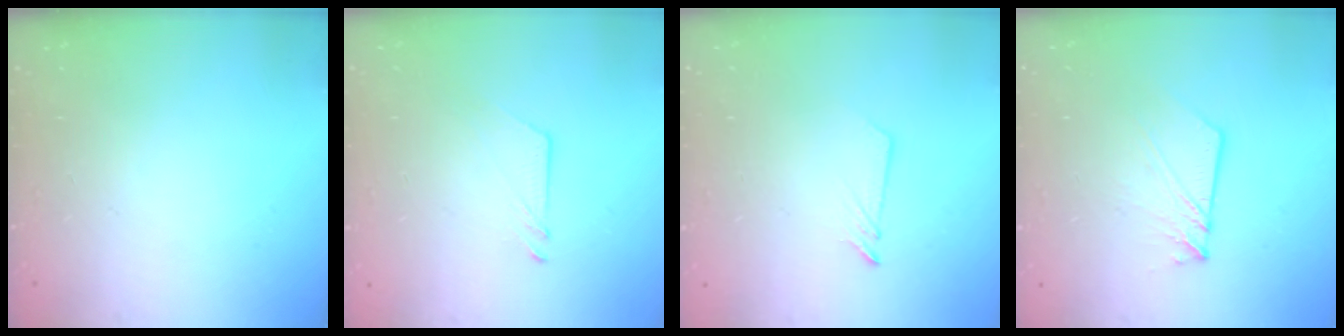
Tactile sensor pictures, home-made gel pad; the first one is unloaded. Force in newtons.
{"total": 3.6, "press": 3.6, "slide": 0.4}
{"total": 2.9, "press": 2.9, "slide": 0.3}
{"total": 4.5, "press": 4.5, "slide": 0.4}